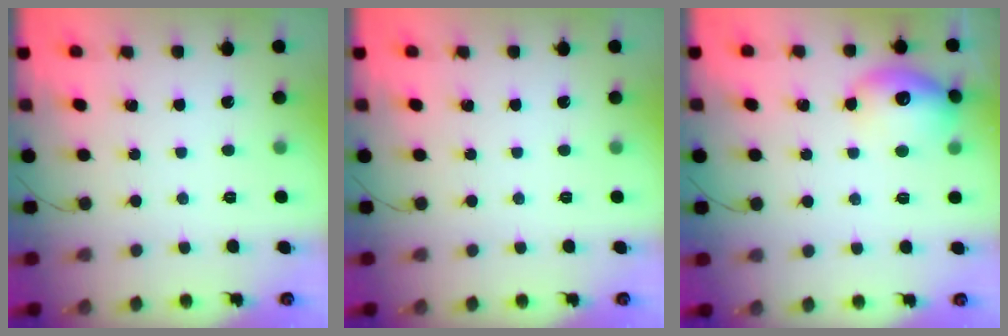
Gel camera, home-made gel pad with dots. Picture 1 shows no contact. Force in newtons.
{"total": 0.0}
{"total": 15.0, "press": 14.9, "slide": 1.2}